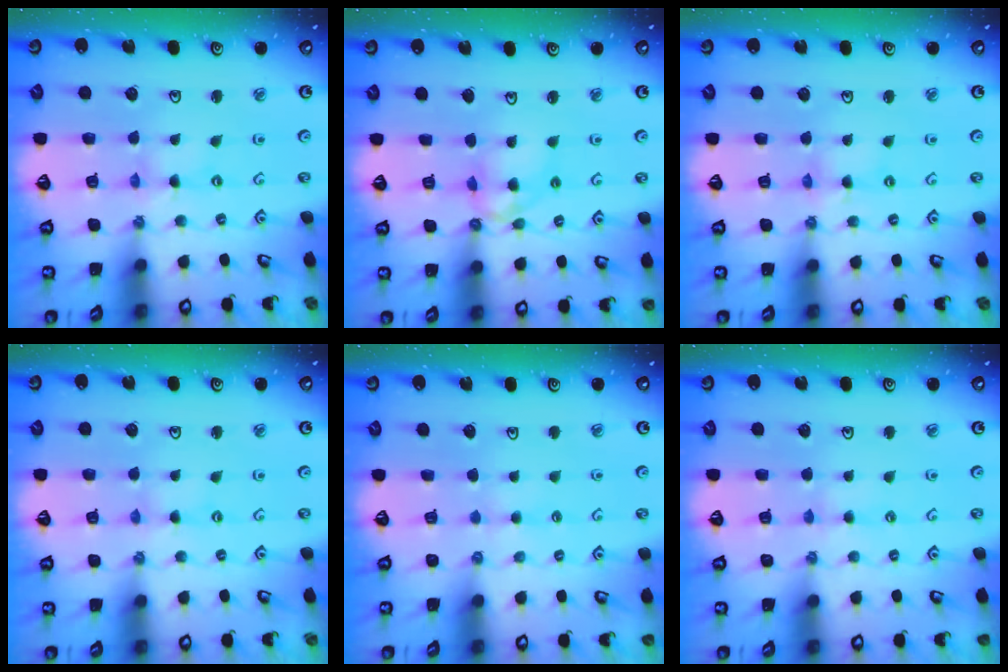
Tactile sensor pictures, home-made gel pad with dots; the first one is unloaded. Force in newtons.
{"total": 9.6, "press": 9.6, "slide": 1.0}
{"total": 2.0, "press": 2.0, "slide": 0.3}
{"total": 0.0}
{"total": 1.1, "press": 1.1, "slide": 0.3}
{"total": 1.9, "press": 1.9, "slide": 0.3}